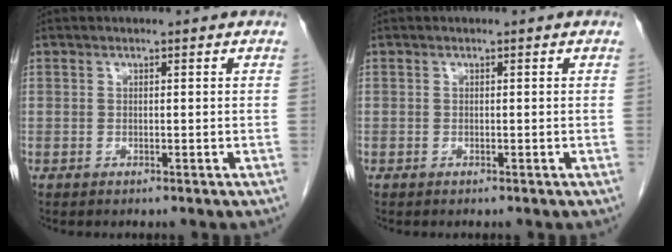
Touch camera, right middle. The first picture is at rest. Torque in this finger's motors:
{"motor_torque": [1.19, -0.95, 0.44, -0.01]}